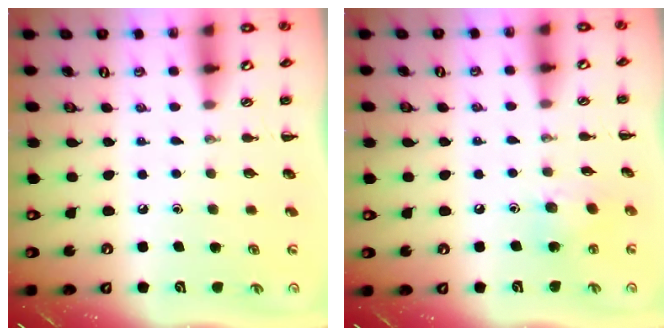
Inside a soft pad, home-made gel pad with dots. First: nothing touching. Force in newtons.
{"total": 6.2, "press": 6.2, "slide": 0.6}